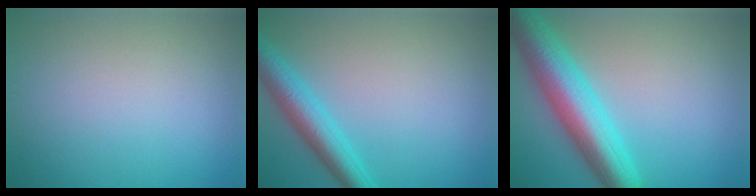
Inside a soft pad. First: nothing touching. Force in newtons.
{"total": 4.2, "press": 4.2, "slide": 0.1}
{"total": 8.0, "press": 8.0, "slide": 0.4}